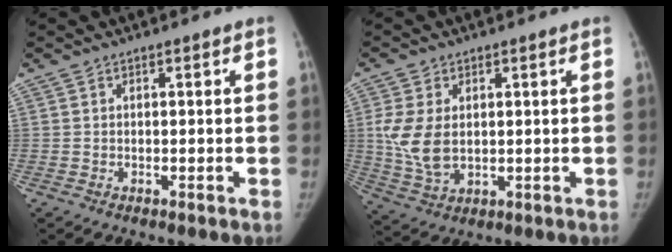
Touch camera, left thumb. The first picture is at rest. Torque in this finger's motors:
{"motor_torque": [2.09, 2.09, 1.35, -0.59, 0.08]}